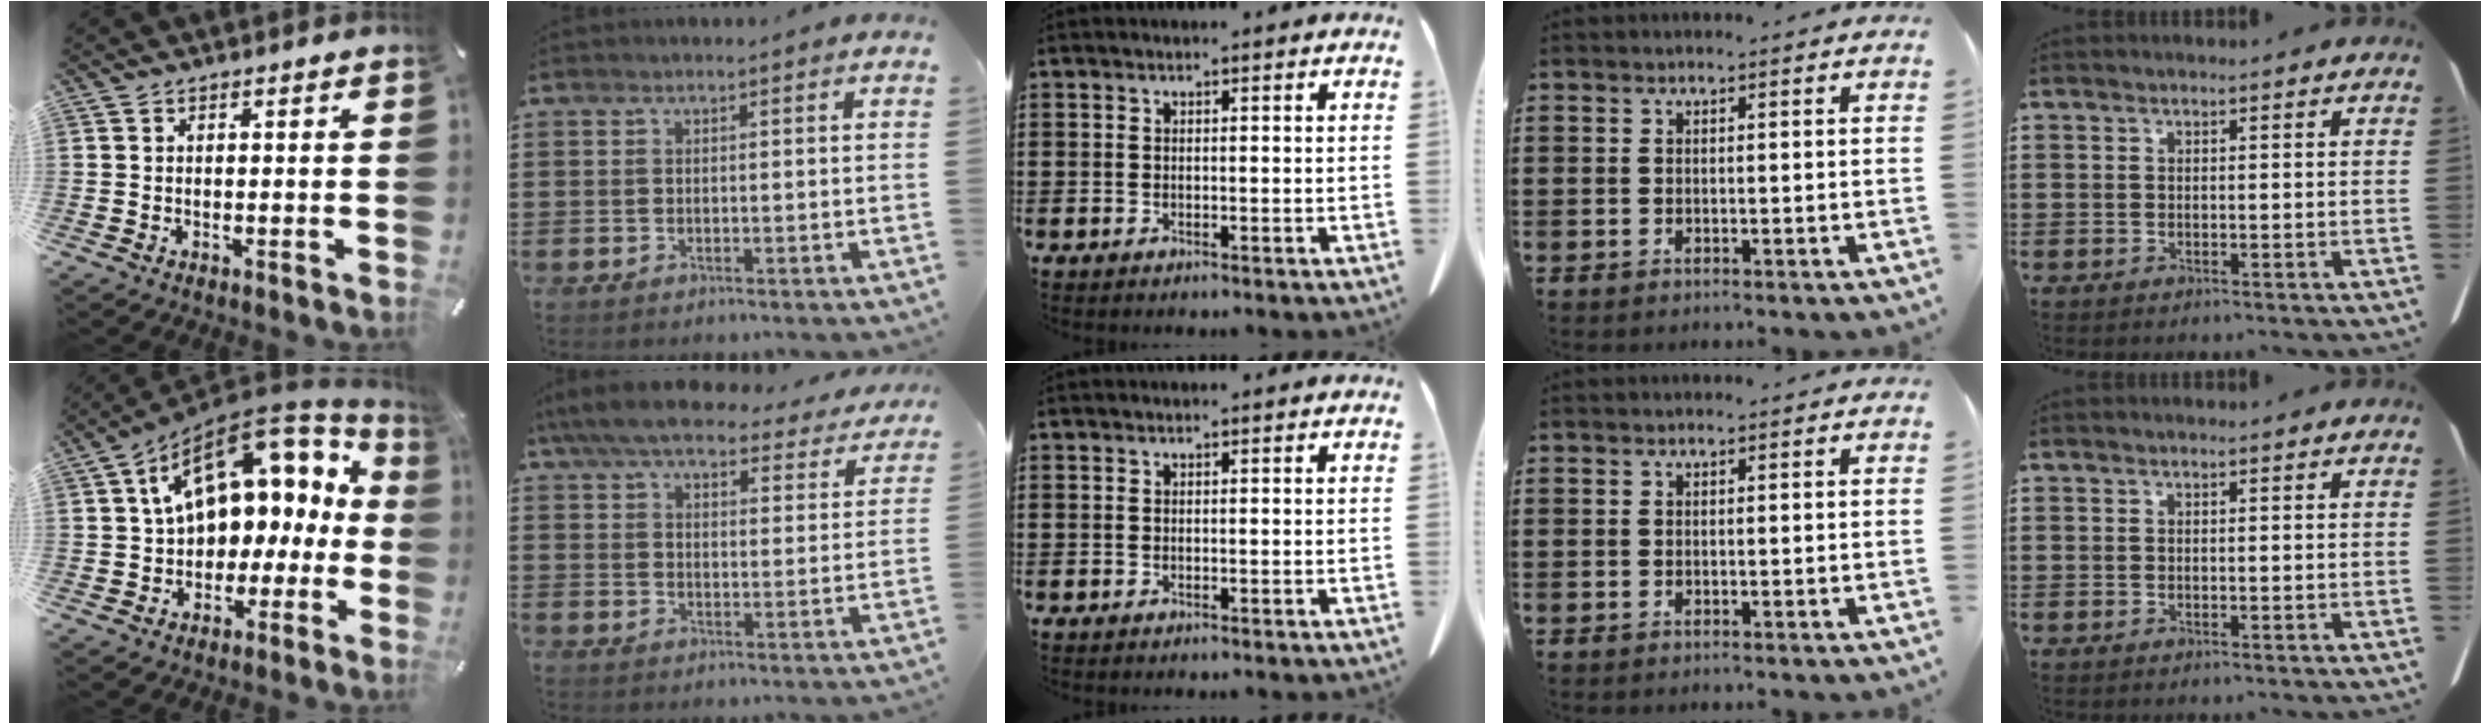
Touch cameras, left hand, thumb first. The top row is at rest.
{"thumb": {"total": 17.5, "force": [6.6, 11.5, 11.5], "torque": [-0.178, -0.033, 0.116]}, "index": {"total": 7.9, "force": [7.1, 1.3, 3.2], "torque": [-0.089, -0.029, 0.128]}}